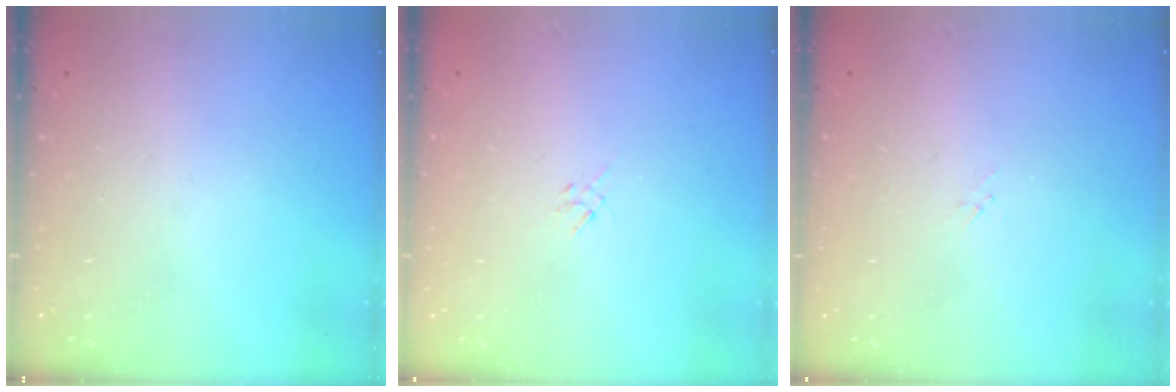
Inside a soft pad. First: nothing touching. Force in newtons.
{"total": 1.3, "press": 1.2, "slide": 0.5}
{"total": 1.7, "press": 1.6, "slide": 0.2}